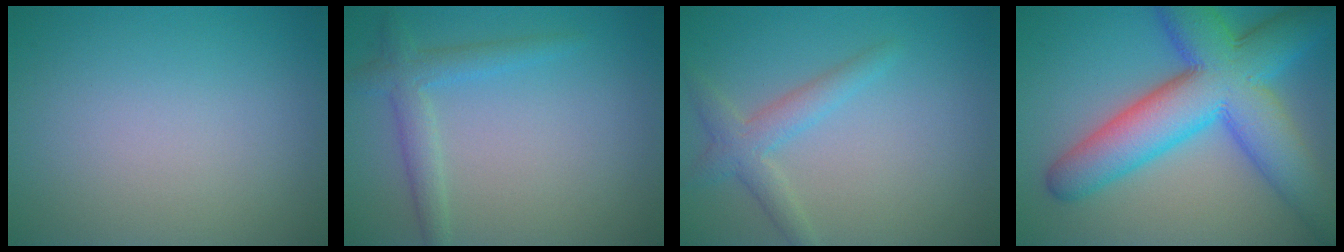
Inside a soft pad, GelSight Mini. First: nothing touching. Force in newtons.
{"total": 2.6, "press": 2.6, "slide": 0.1}
{"total": 2.7, "press": 2.7, "slide": 0.1}
{"total": 12.1, "press": 12.1, "slide": 0.2}